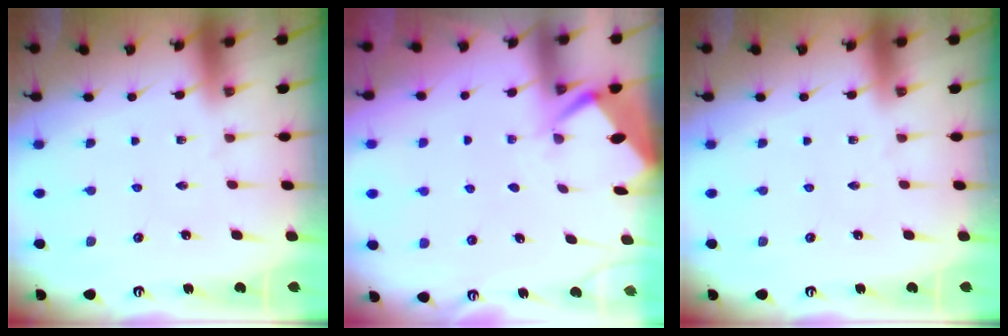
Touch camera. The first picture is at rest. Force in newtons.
{"total": 2.8, "press": 2.8, "slide": 0.4}
{"total": 0.0}